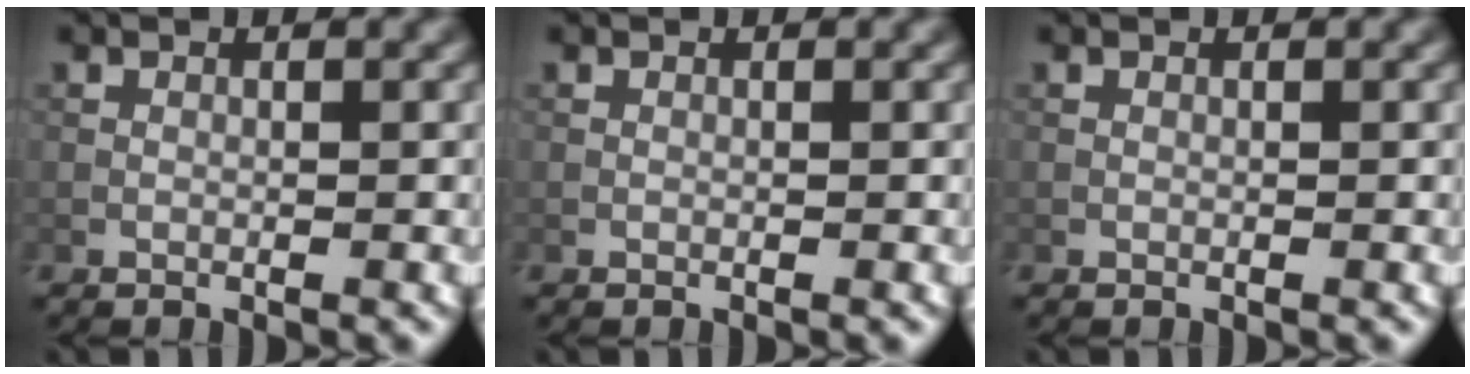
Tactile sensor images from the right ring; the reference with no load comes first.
{"total": 0.0}
{"total": 0.0}